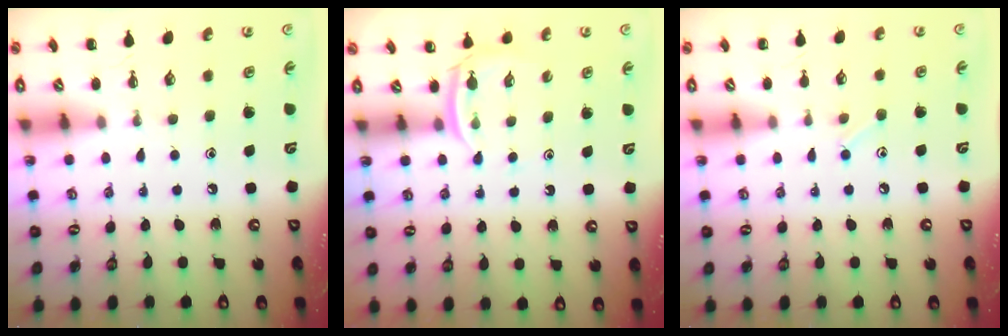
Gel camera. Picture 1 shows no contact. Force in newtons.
{"total": 3.3, "press": 3.1, "slide": 1.2}
{"total": 4.9, "press": 4.7, "slide": 1.5}